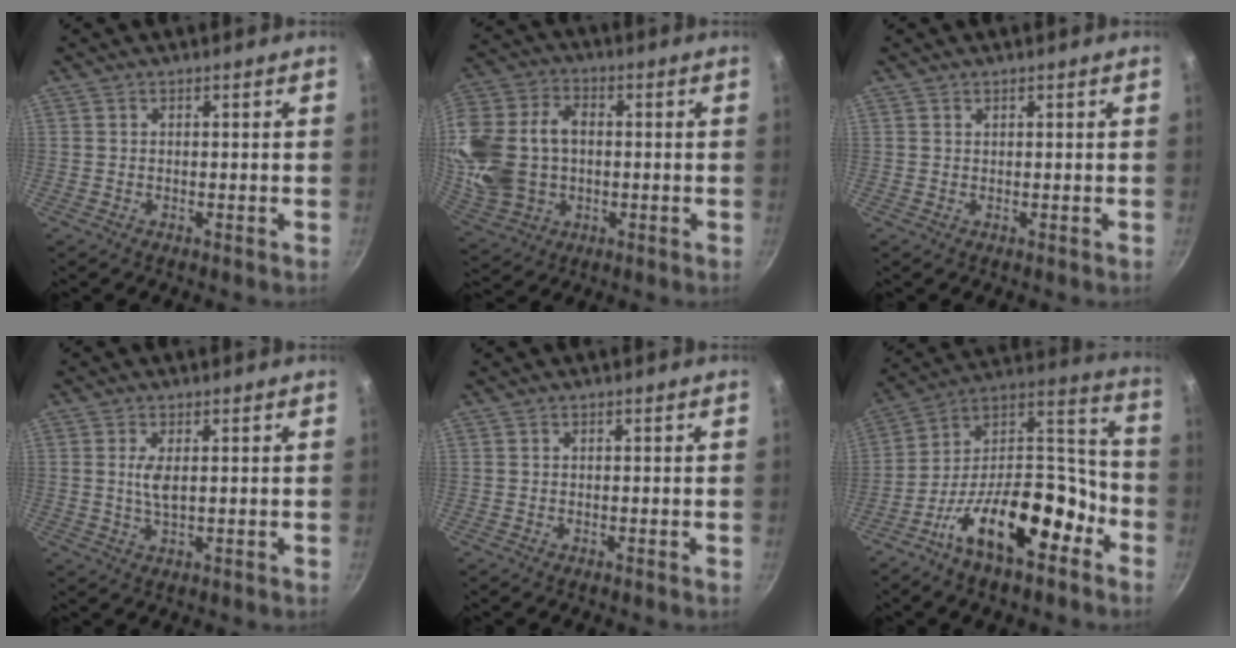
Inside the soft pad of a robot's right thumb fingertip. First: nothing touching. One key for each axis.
{"total": 19.8, "fx": 0.1, "fy": 14.8, "fz": 13.2, "tx": -0.280, "ty": 0.028, "tz": 0.012}
{"total": 0.0}
{"total": 3.4, "fx": 0.7, "fy": 1.2, "fz": 3.1, "tx": -0.063, "ty": -0.004, "tz": 0.014}
{"total": 0.0}
{"total": 22.3, "fx": -11.0, "fy": 10.4, "fz": 16.3, "tx": -0.217, "ty": 0.089, "tz": -0.196}